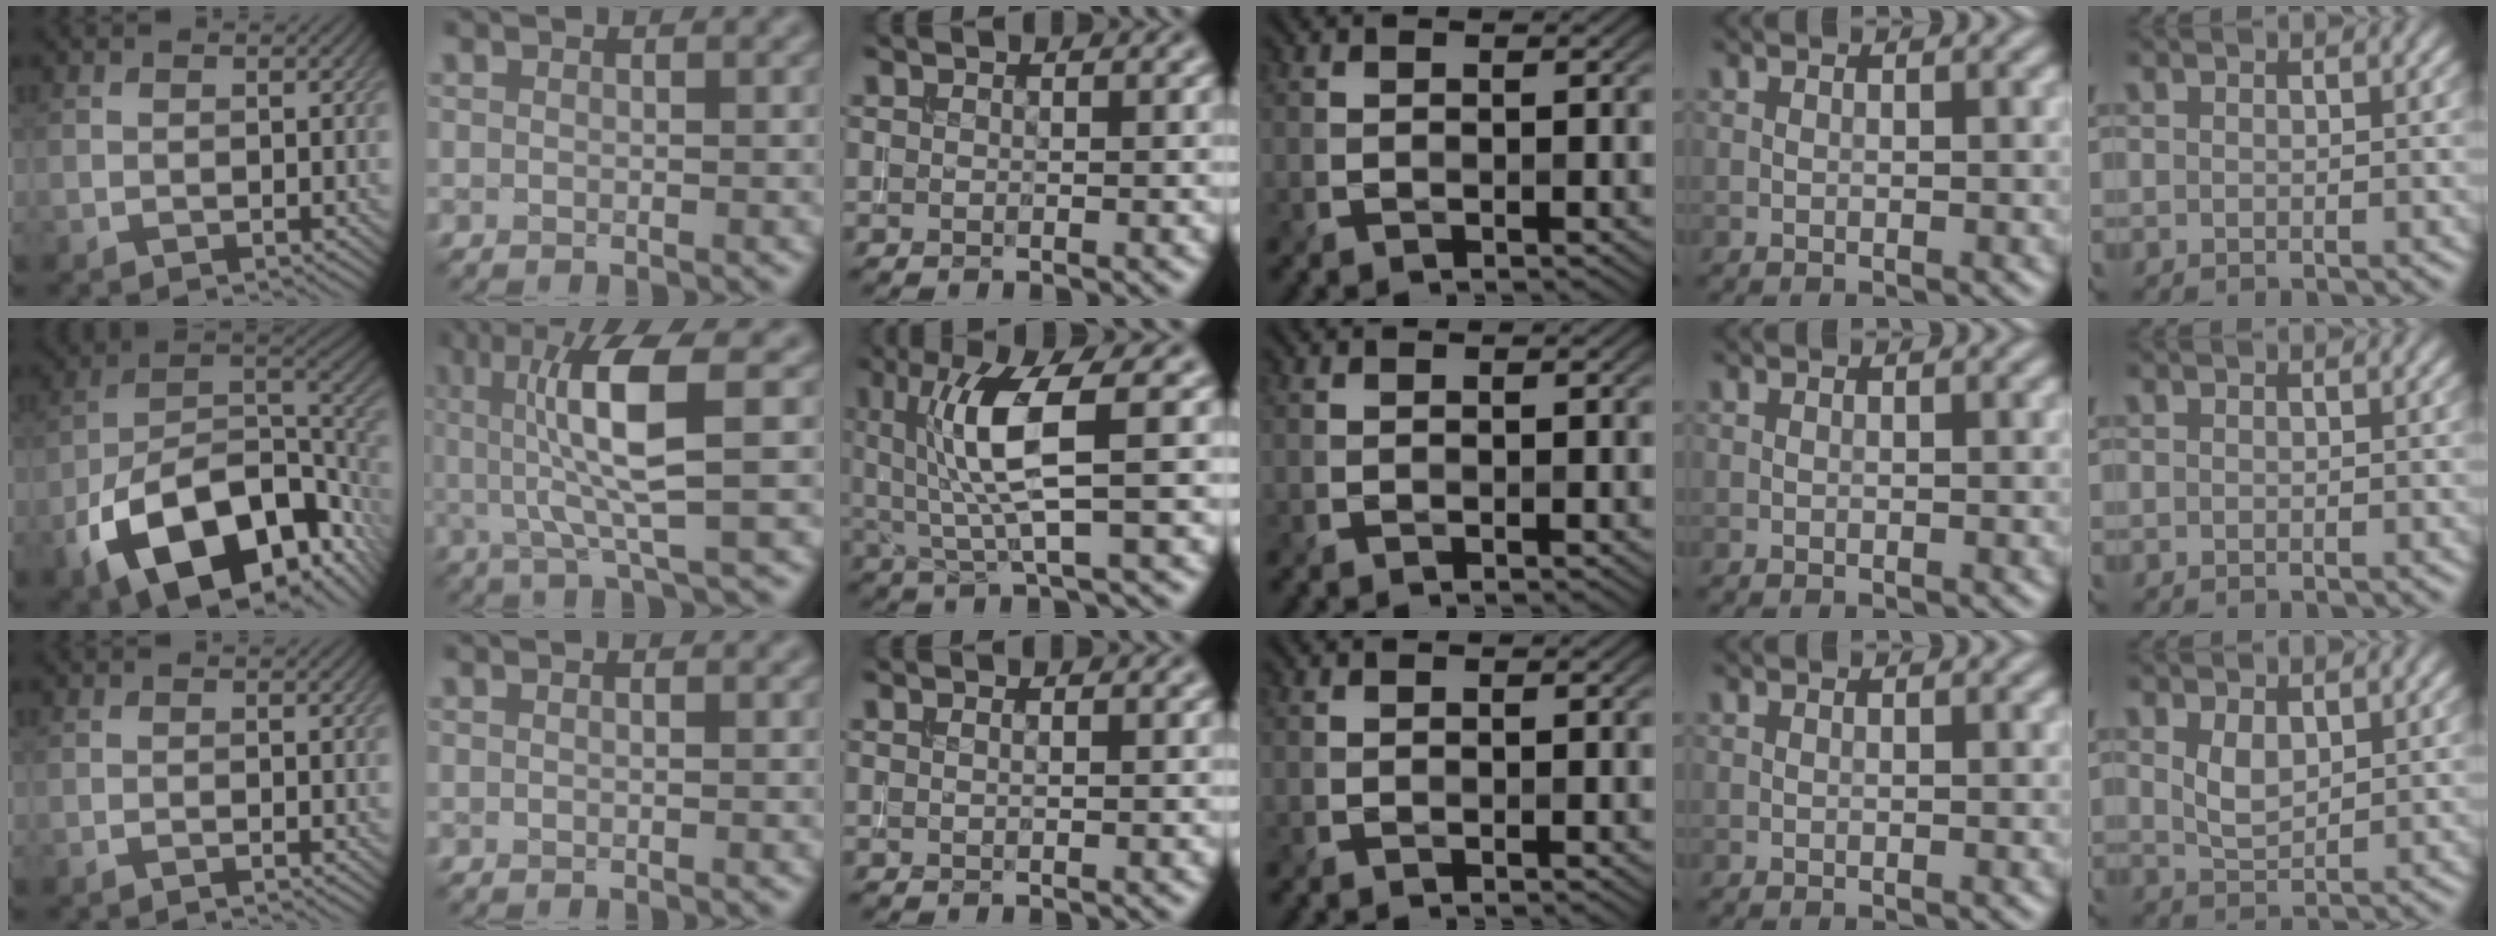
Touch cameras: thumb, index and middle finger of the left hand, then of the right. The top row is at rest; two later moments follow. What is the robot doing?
{"motion": "insert", "object": "drawer"}